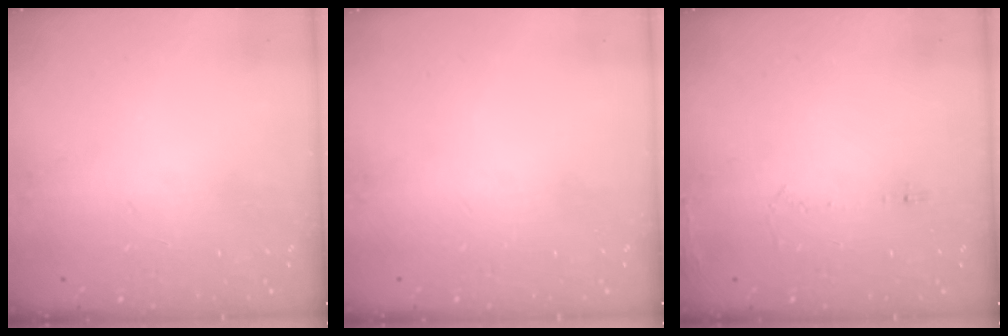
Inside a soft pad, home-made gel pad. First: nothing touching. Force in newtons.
{"total": 0.0}
{"total": 6.4, "press": 6.2, "slide": 1.5}